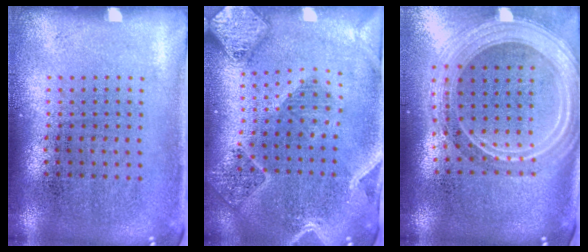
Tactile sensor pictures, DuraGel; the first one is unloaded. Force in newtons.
{"total": 2.7, "press": 2.4, "slide": 1.2}
{"total": 2.7, "press": 2.2, "slide": 1.6}